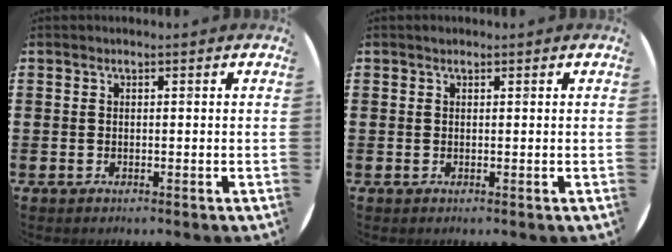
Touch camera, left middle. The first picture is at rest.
{"total": 0.0}